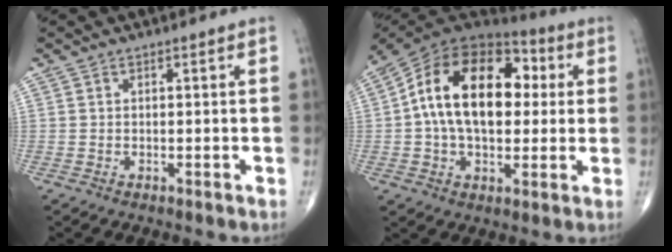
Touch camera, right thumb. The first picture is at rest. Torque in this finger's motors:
{"motor_torque": [0.40, 2.27, 2.06, 0.39, 0.21]}